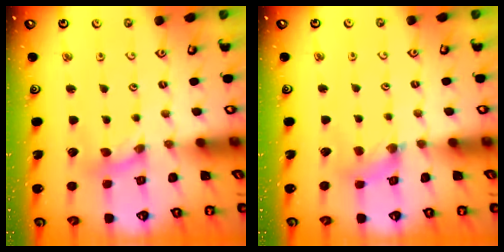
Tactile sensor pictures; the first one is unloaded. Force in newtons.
{"total": 2.7, "press": 2.7, "slide": 0.4}